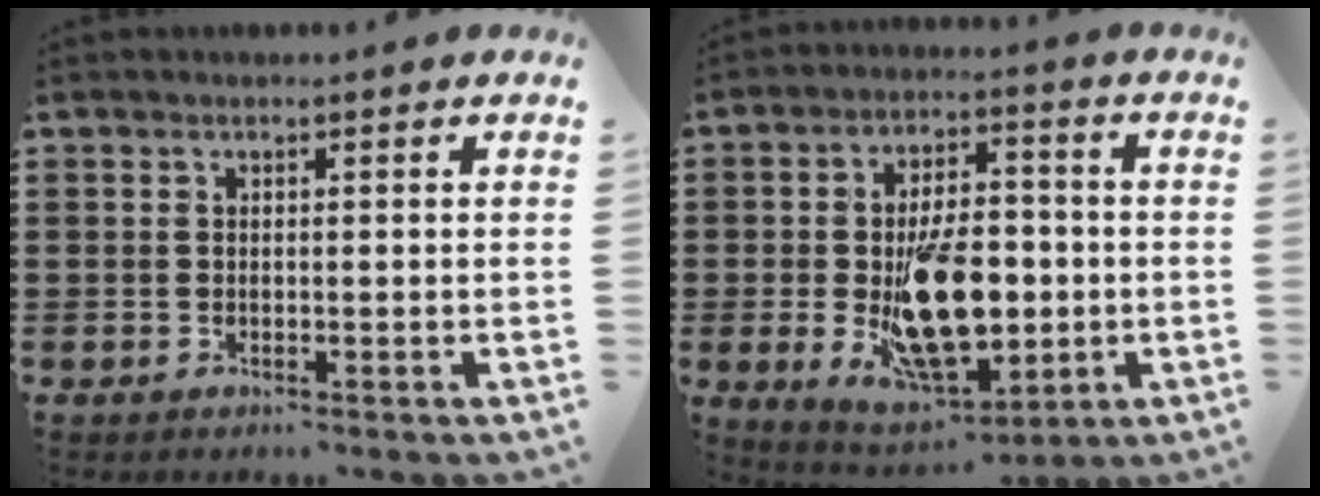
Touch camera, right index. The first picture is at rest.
{"total": 14.5, "force": [-2.3, 7.6, 12.1], "torque": [-0.199, -0.009, -0.033]}